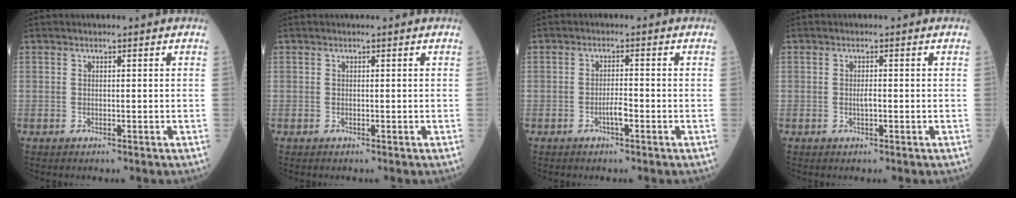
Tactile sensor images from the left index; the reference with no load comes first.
{"total": 0.0}
{"total": 2.2, "force": [-1.2, 0.3, 1.8], "torque": [-0.030, 0.000, -0.024]}
{"total": 1.1, "force": [-0.3, 0.3, 1.0], "torque": [-0.020, -0.001, -0.007]}